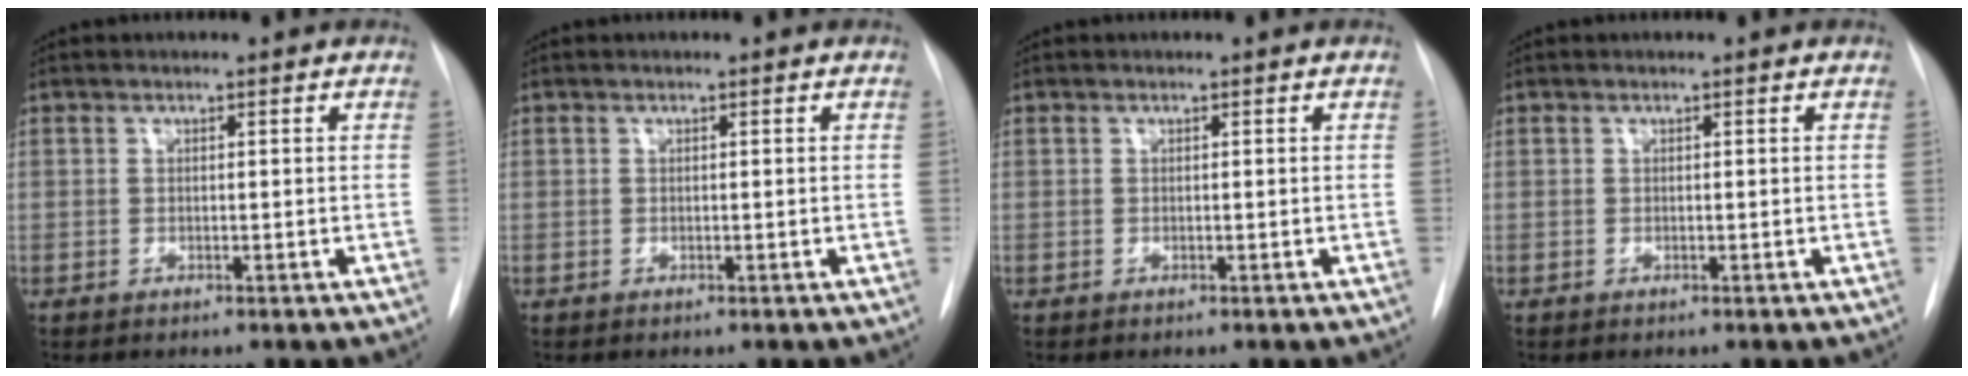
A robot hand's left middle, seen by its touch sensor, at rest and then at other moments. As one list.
[{"total": 0.0}, {"total": 0.0}, {"total": 0.0}]